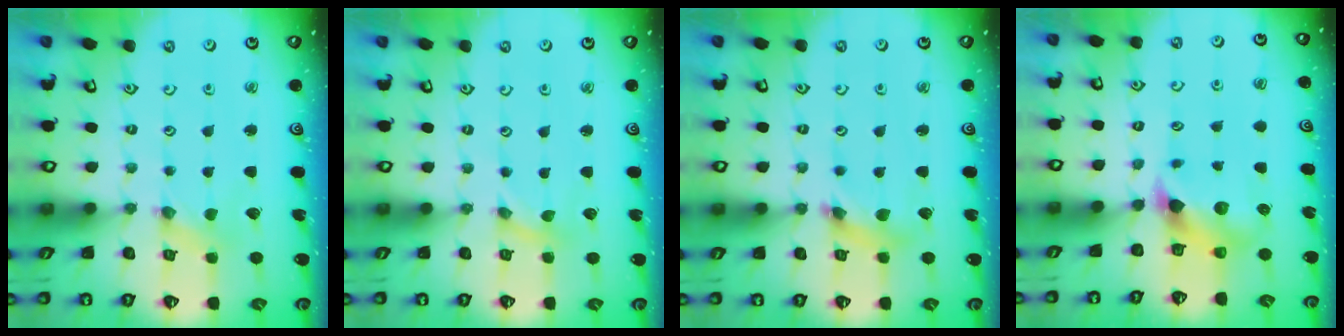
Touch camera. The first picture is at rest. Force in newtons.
{"total": 0.0}
{"total": 6.8, "press": 6.7, "slide": 0.8}
{"total": 7.3, "press": 7.3, "slide": 0.6}